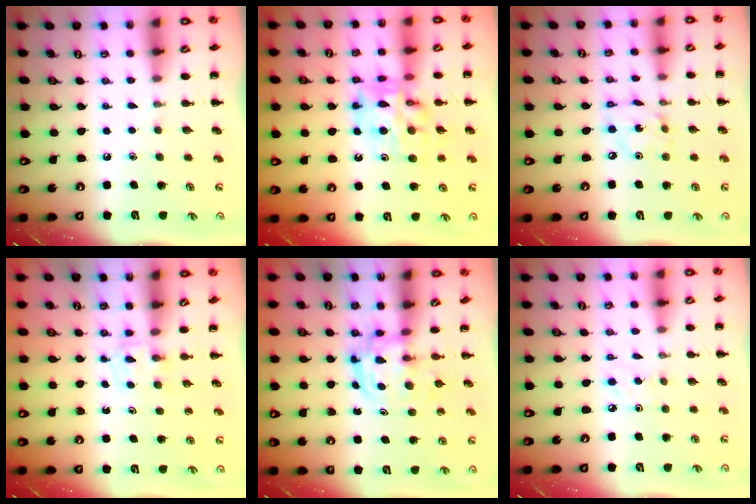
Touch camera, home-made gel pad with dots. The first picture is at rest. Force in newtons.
{"total": 13.6, "press": 13.0, "slide": 3.8}
{"total": 4.0, "press": 4.0, "slide": 0.5}
{"total": 3.8, "press": 3.6, "slide": 1.2}
{"total": 3.0, "press": 3.0, "slide": 0.4}
{"total": 3.5, "press": 3.3, "slide": 1.0}